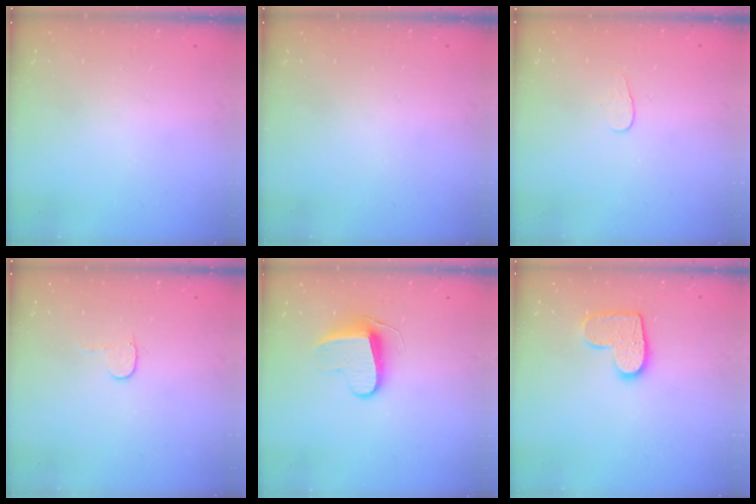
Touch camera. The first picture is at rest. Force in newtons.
{"total": 0.0}
{"total": 3.9, "press": 3.9, "slide": 0.4}
{"total": 3.6, "press": 3.6, "slide": 0.4}
{"total": 9.0, "press": 9.0, "slide": 0.6}
{"total": 10.9, "press": 10.9, "slide": 0.6}